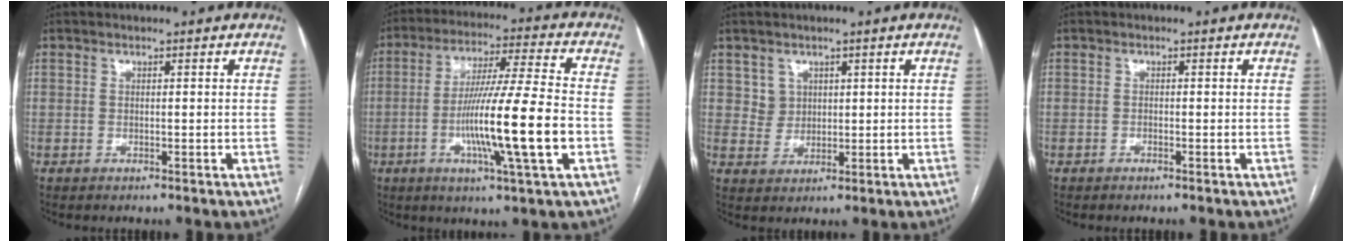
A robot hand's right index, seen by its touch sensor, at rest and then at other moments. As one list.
[{"total": 15.8, "force": [-3.8, -0.5, 15.4], "torque": [-0.277, -0.009, -0.070]}, {"total": 3.3, "force": [1.5, 2.9, 0.2], "torque": [0.003, 0.004, 0.029]}, {"total": 0.5, "force": [-0.5, 0.0, 0.2], "torque": [-0.006, 0.000, -0.008]}]